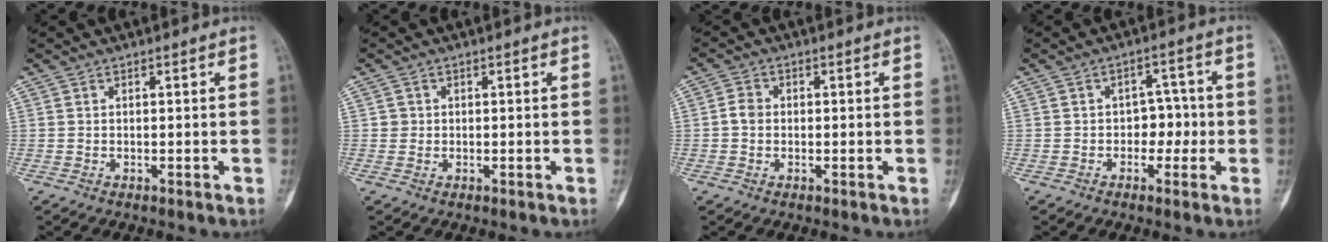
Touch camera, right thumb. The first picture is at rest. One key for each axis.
{"total": 1.2, "fx": 0.1, "fy": 1.2, "fz": 0.1, "tx": 0.007, "ty": 0.004, "tz": 0.000}
{"total": 2.5, "fx": -0.2, "fy": 2.1, "fz": 1.4, "tx": -0.020, "ty": 0.007, "tz": -0.009}
{"total": 4.9, "fx": -0.8, "fy": 3.6, "fz": 3.1, "tx": -0.010, "ty": 0.016, "tz": -0.018}